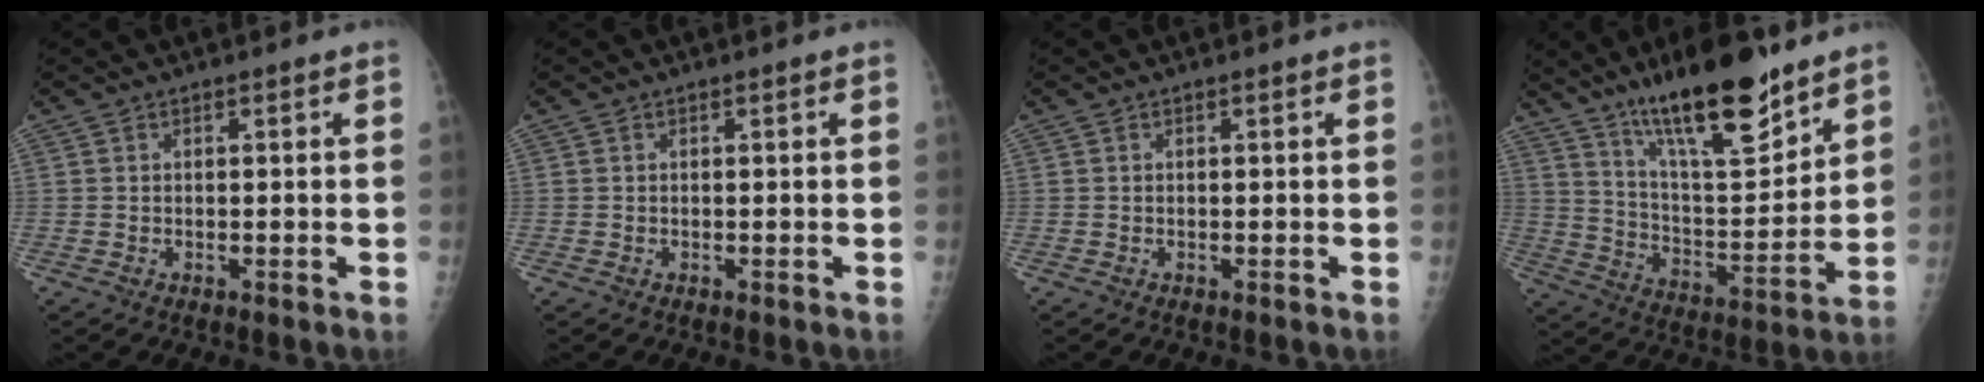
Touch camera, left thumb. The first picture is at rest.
{"total": 0.0}
{"total": 0.0}
{"total": 20.7, "force": [14.4, 5.6, 13.8], "torque": [-0.196, -0.081, 0.246]}